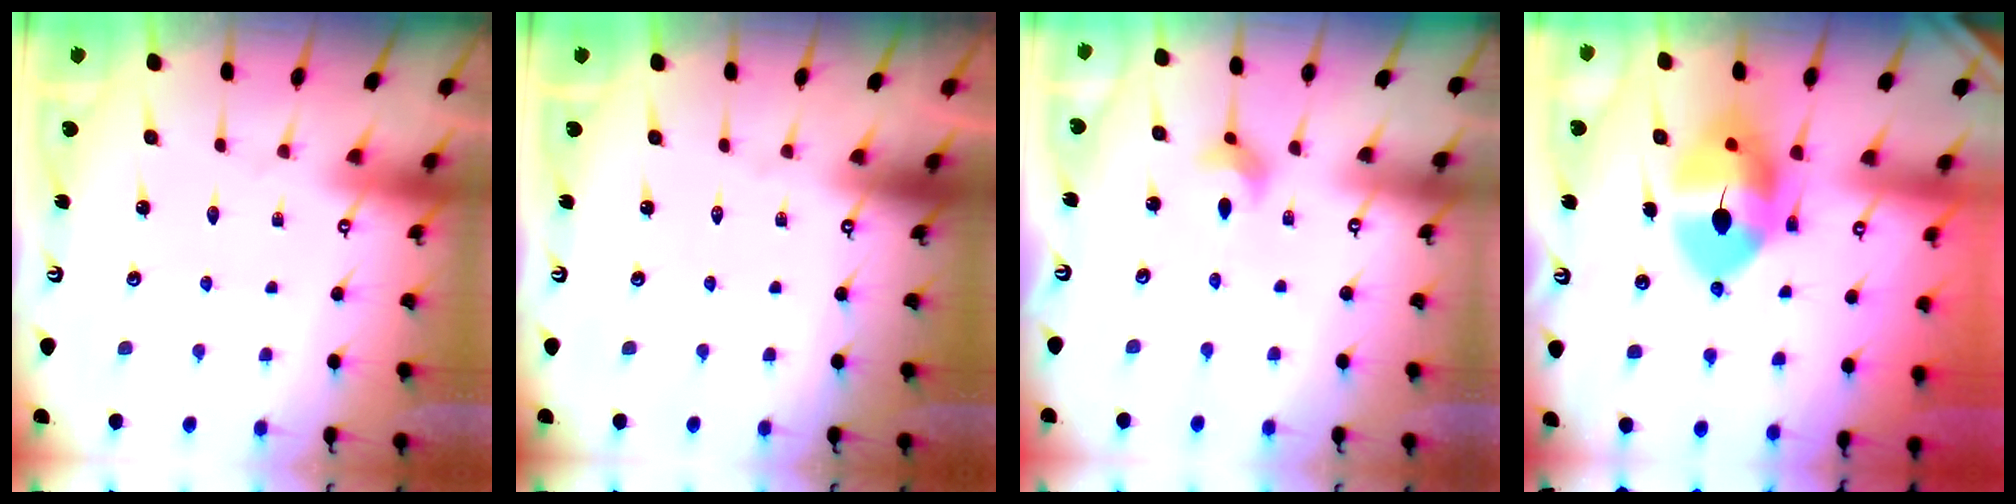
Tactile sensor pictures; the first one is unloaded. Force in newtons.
{"total": 0.0}
{"total": 3.2, "press": 3.2, "slide": 0.5}
{"total": 12.9, "press": 12.8, "slide": 1.8}